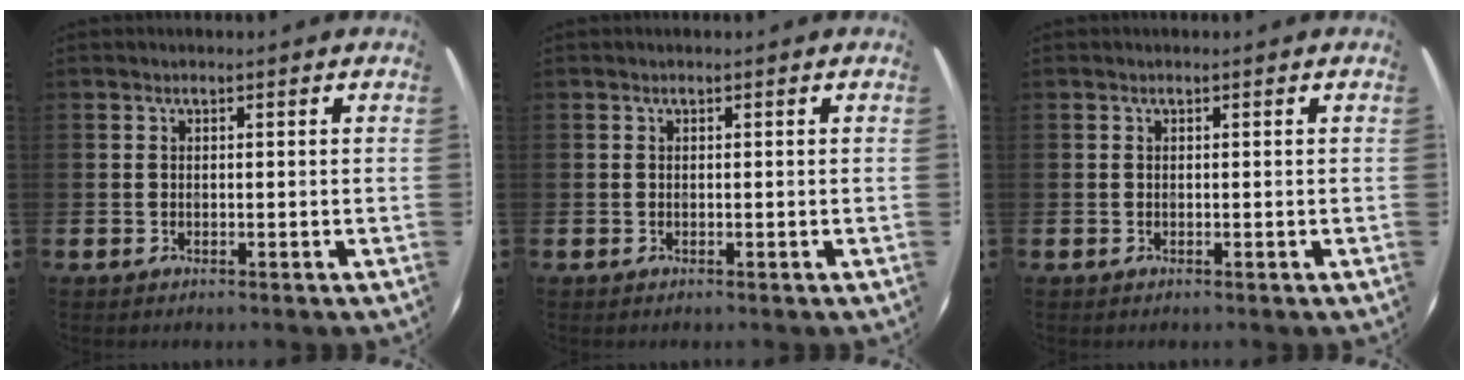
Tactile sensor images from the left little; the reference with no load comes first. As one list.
[{"total": 0.0}, {"total": 0.0}]